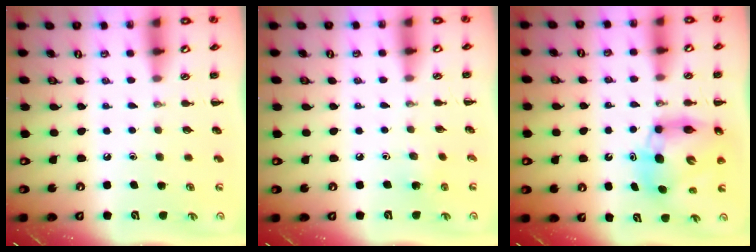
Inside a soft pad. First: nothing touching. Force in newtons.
{"total": 3.7, "press": 3.5, "slide": 1.1}
{"total": 9.9, "press": 9.5, "slide": 2.8}